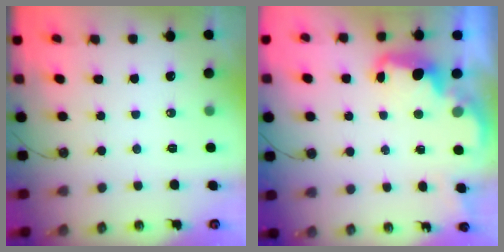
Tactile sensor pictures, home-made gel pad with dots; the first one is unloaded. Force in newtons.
{"total": 2.6, "press": 2.5, "slide": 0.7}